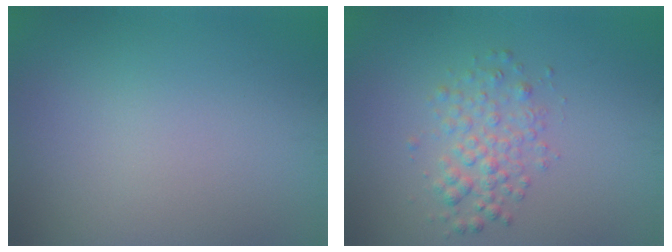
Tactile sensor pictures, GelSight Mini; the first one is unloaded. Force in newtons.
{"total": 2.6, "press": 2.6, "slide": 0.1}